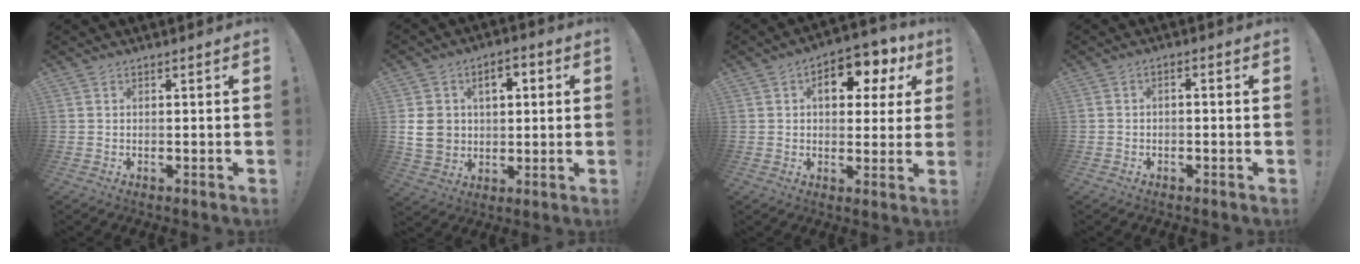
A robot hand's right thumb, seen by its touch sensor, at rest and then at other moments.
{"total": 12.8, "force": [1.3, 10.9, 6.5], "torque": [-0.086, 0.001, 0.029]}
{"total": 11.0, "force": [3.6, 6.4, 8.1], "torque": [-0.112, -0.009, 0.060]}
{"total": 2.2, "force": [-1.8, 0.3, 1.1], "torque": [-0.015, 0.007, -0.034]}